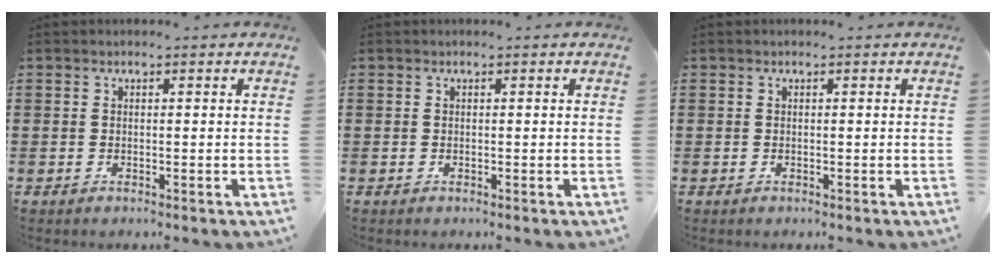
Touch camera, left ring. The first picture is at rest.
{"total": 0.0}
{"total": 0.0}